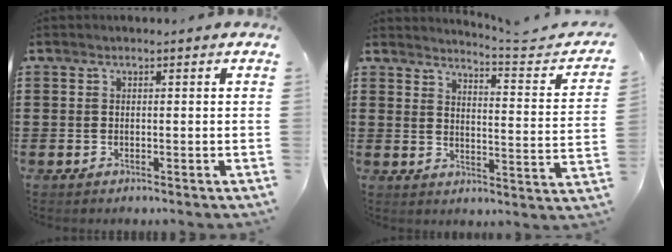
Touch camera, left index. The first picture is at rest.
{"total": 3.9, "force": [3.6, -0.4, 1.6], "torque": [-0.035, -0.035, 0.049]}